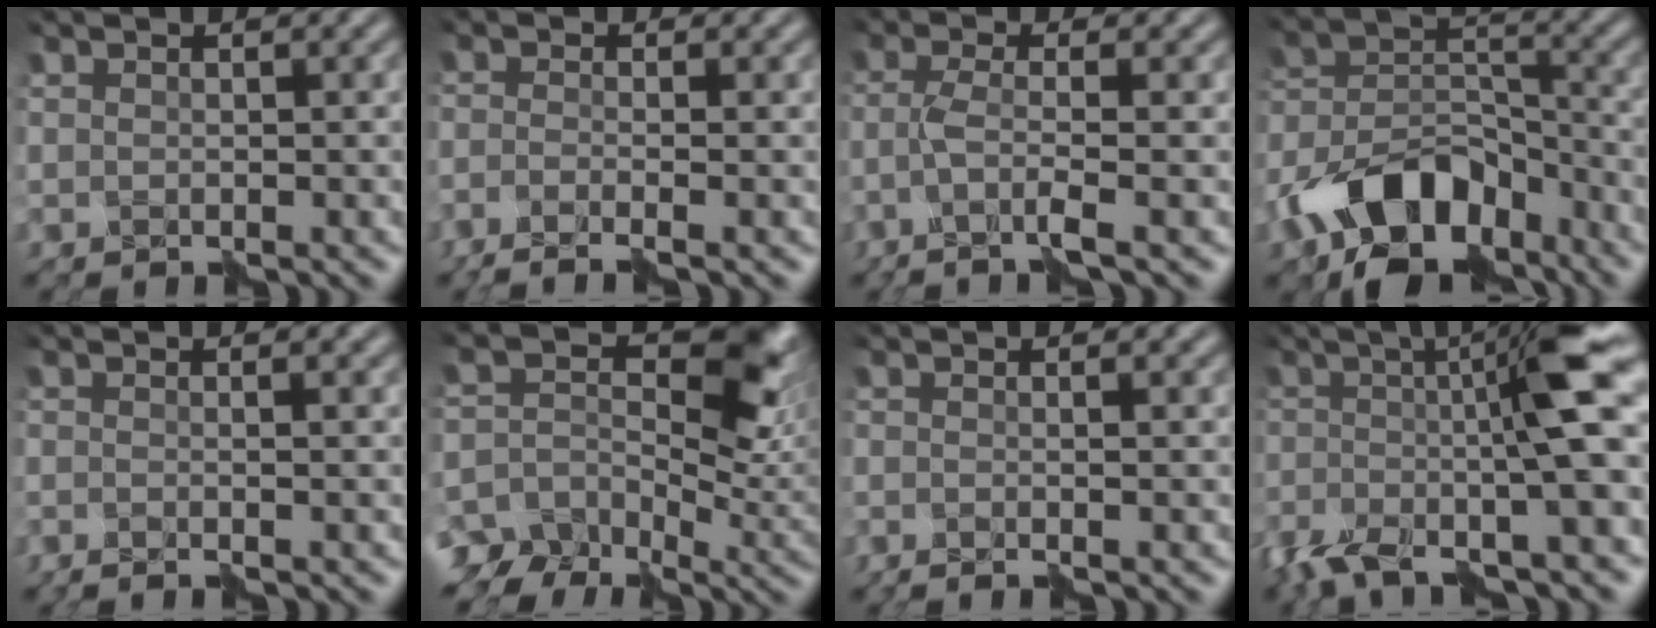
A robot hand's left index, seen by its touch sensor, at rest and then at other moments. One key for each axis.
{"total": 2.5, "fx": -1.7, "fy": -0.2, "fz": 1.8, "tx": -0.036, "ty": 0.004, "tz": -0.033}
{"total": 2.9, "fx": -1.1, "fy": -0.3, "fz": 2.7, "tx": -0.055, "ty": 0.006, "tz": -0.030}
{"total": 10.3, "fx": -6.8, "fy": 5.8, "fz": 5.2, "tx": -0.098, "ty": 0.005, "tz": -0.129}
{"total": 1.0, "fx": -0.4, "fy": -0.3, "fz": 0.9, "tx": -0.002, "ty": 0.004, "tz": -0.010}
{"total": 11.8, "fx": -1.3, "fy": 8.6, "fz": 8.0, "tx": -0.141, "ty": -0.007, "tz": -0.022}
{"total": 0.9, "fx": -0.3, "fy": -0.5, "fz": 0.6, "tx": -0.011, "ty": 0.001, "tz": -0.005}
{"total": 11.4, "fx": -3.5, "fy": 1.8, "fz": 10.7, "tx": -0.175, "ty": 0.006, "tz": -0.072}